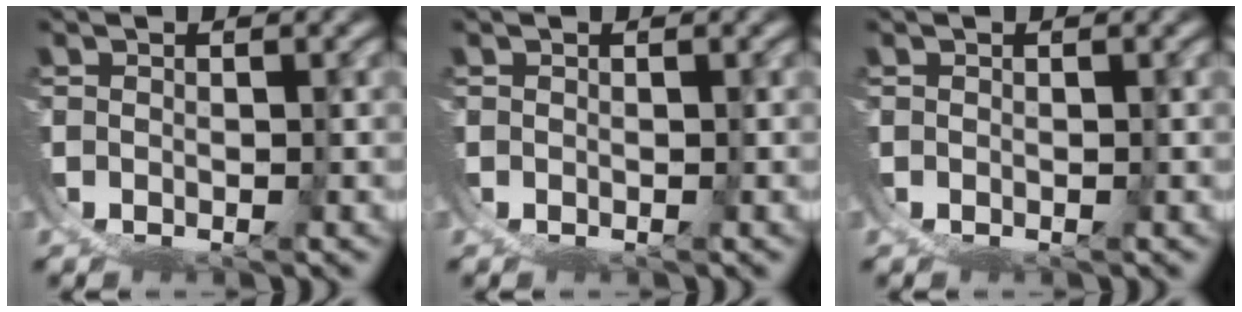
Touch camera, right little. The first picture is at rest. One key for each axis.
{"total": 0.0}
{"total": 0.0}